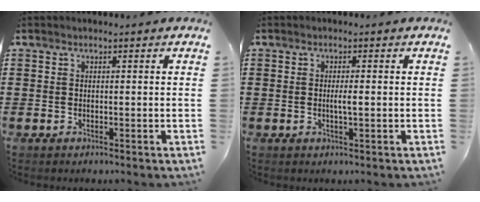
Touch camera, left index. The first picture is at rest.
{"total": 1.8, "force": [-0.1, 0.2, 1.7], "torque": [-0.034, -0.002, -0.003]}